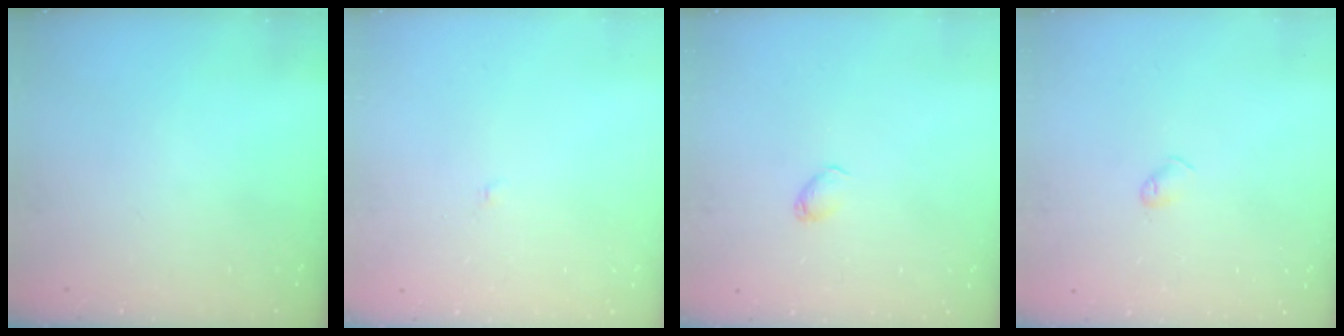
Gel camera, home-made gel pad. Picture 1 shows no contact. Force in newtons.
{"total": 1.9, "press": 1.9, "slide": 0.2}
{"total": 3.1, "press": 3.1, "slide": 0.5}
{"total": 3.5, "press": 3.5, "slide": 0.6}